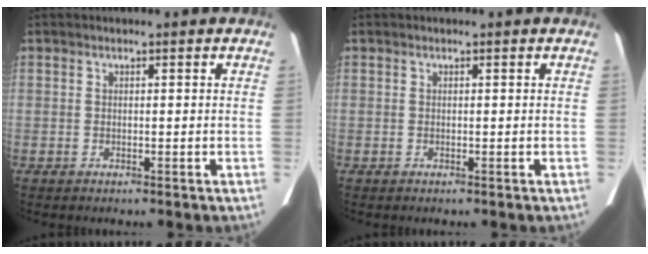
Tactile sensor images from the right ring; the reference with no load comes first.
{"total": 0.0}